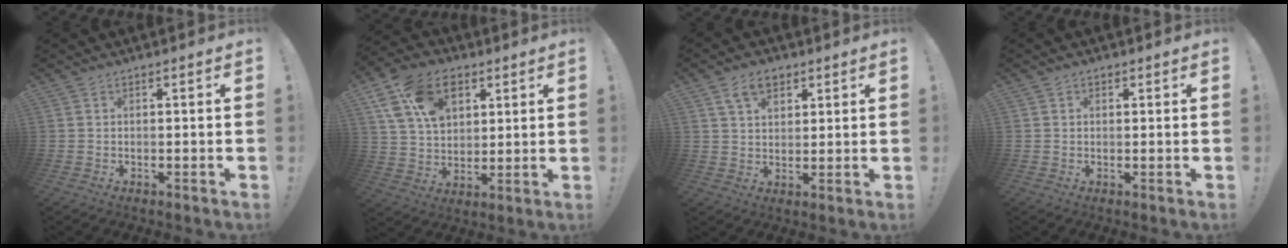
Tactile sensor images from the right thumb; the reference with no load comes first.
{"total": 17.3, "force": [7.6, 11.8, 10.2], "torque": [-0.176, -0.020, 0.145]}
{"total": 7.6, "force": [4.2, 4.9, 4.1], "torque": [-0.073, -0.002, 0.080]}
{"total": 1.0, "force": [0.5, 0.8, 0.3], "torque": [-0.001, 0.000, 0.009]}